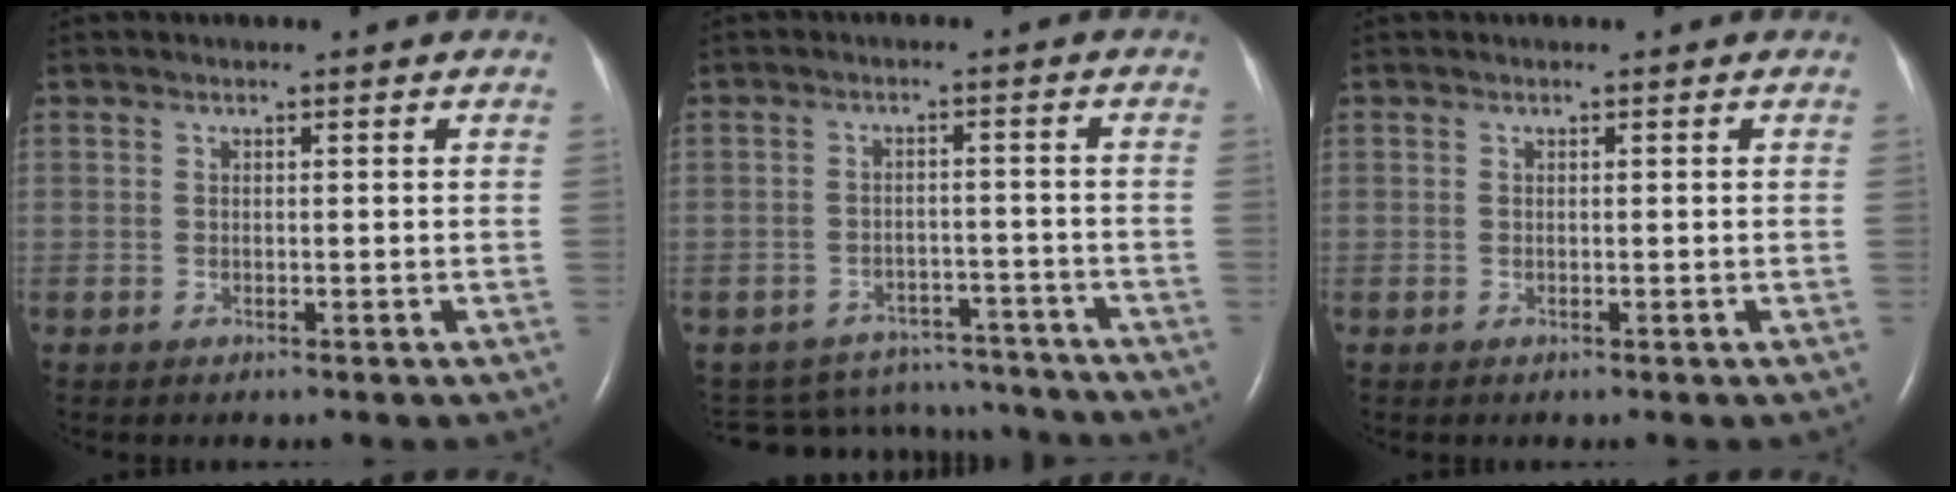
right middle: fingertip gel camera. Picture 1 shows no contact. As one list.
[{"total": 11.8, "force": [-11.1, 3.9, 0.5], "torque": [-0.019, 0.025, -0.141]}, {"total": 0.0}]